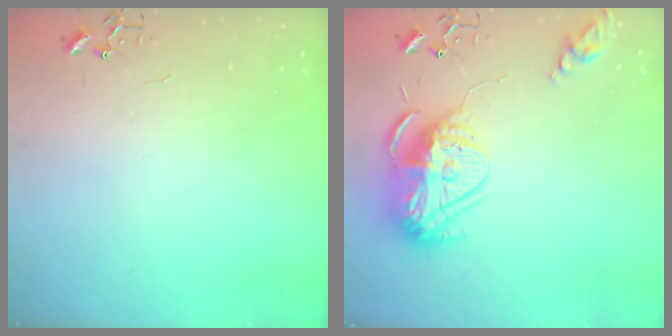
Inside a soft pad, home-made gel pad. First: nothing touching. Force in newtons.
{"total": 14.4, "press": 14.3, "slide": 1.4}